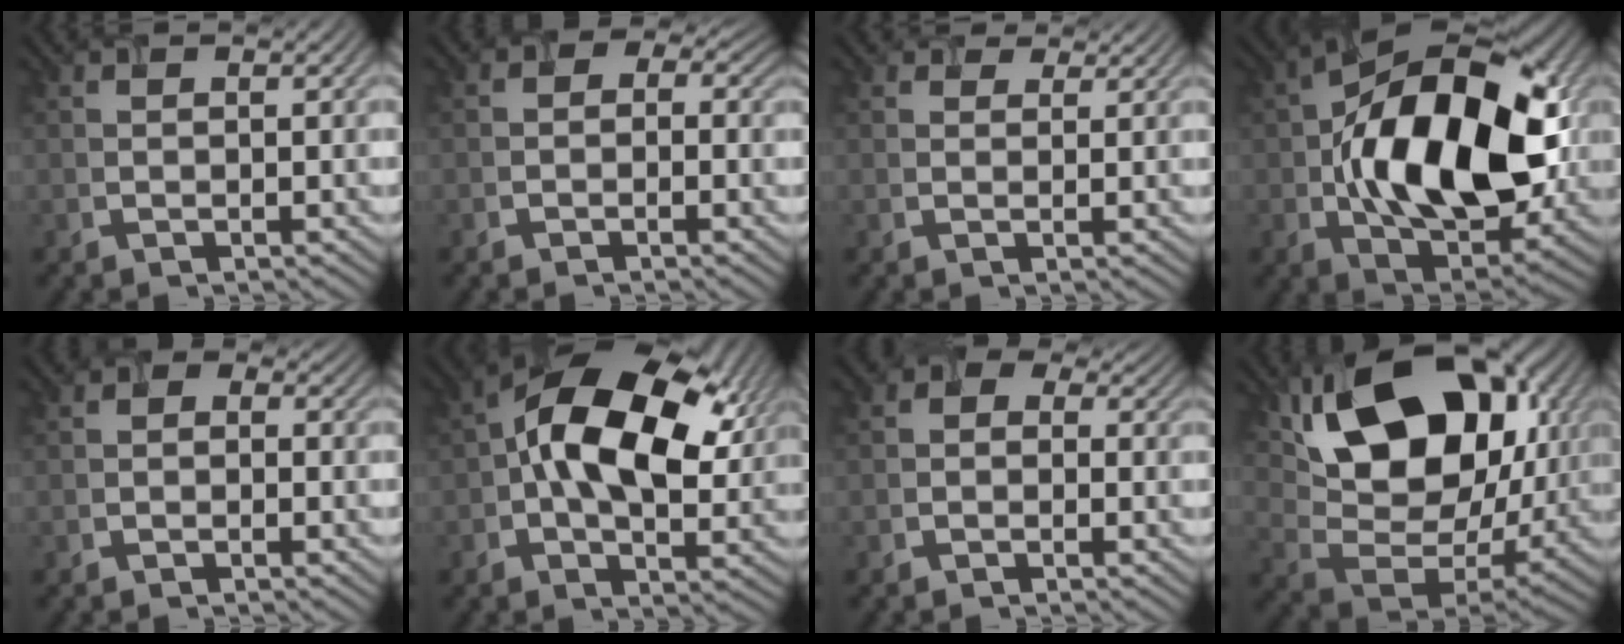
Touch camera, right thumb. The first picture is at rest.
{"total": 1.8, "force": [-0.6, 1.4, 0.8], "torque": [-0.014, 0.002, -0.016]}
{"total": 2.1, "force": [1.6, 1.2, 0.6], "torque": [-0.017, 0.000, 0.023]}
{"total": 17.3, "force": [0.0, 10.2, 14.0], "torque": [-0.247, -0.003, 0.003]}
{"total": 1.4, "force": [-0.8, 1.0, 0.5], "torque": [-0.009, 0.003, -0.021]}
{"total": 16.0, "force": [3.5, 9.2, 12.6], "torque": [-0.215, 0.016, 0.050]}
{"total": 2.1, "force": [-0.4, 1.8, 1.1], "torque": [-0.019, 0.006, -0.016]}
{"total": 18.6, "force": [7.2, 11.6, 12.6], "torque": [-0.222, 0.015, 0.126]}